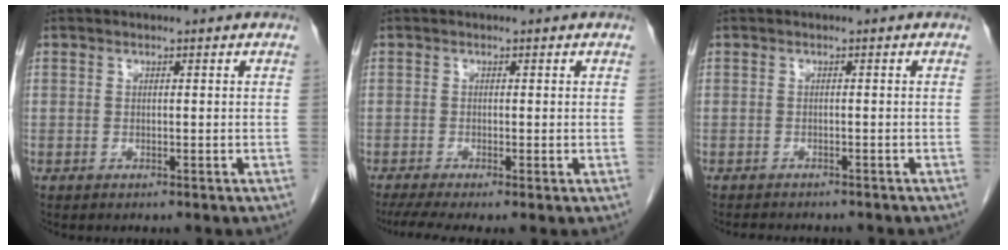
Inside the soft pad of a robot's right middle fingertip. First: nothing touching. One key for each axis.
{"total": 4.4, "fx": -2.9, "fy": 0.4, "fz": 3.3, "tx": -0.059, "ty": -0.015, "tz": -0.053}
{"total": 5.0, "fx": -4.4, "fy": 1.2, "fz": 1.9, "tx": -0.030, "ty": -0.007, "tz": -0.057}